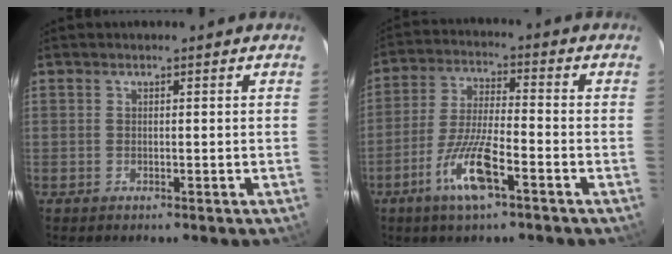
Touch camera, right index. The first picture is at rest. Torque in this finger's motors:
{"motor_torque": [1.14, -0.51, 0.23, 0.06]}